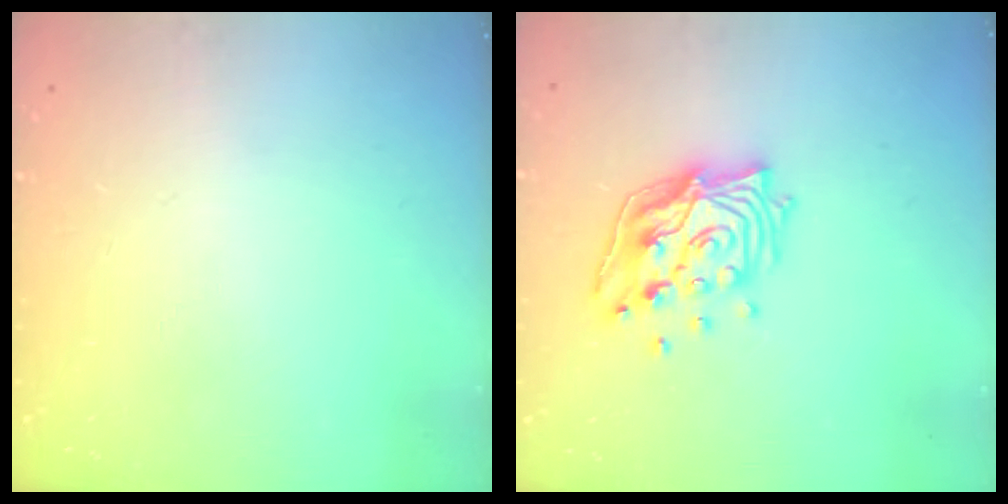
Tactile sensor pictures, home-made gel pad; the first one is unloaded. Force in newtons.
{"total": 14.9, "press": 14.8, "slide": 1.4}